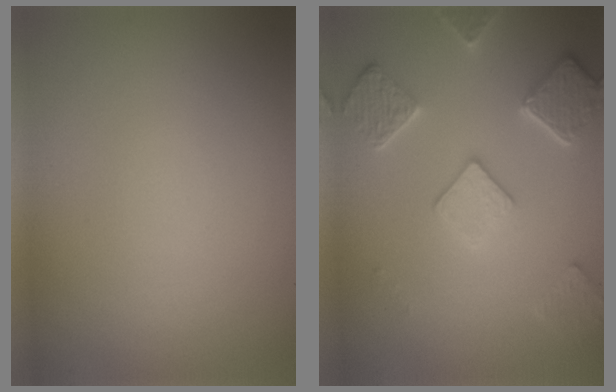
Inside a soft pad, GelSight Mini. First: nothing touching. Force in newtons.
{"total": 4.5, "press": 3.7, "slide": 2.6}